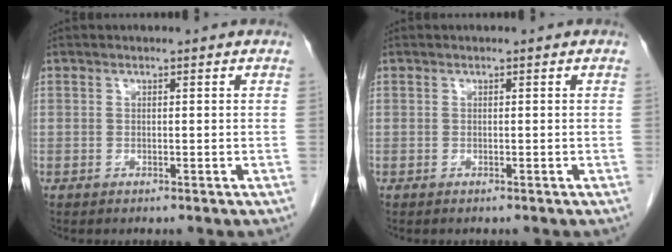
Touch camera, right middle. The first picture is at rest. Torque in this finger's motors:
{"motor_torque": [0.09, 0.04, -0.02, 0.00]}